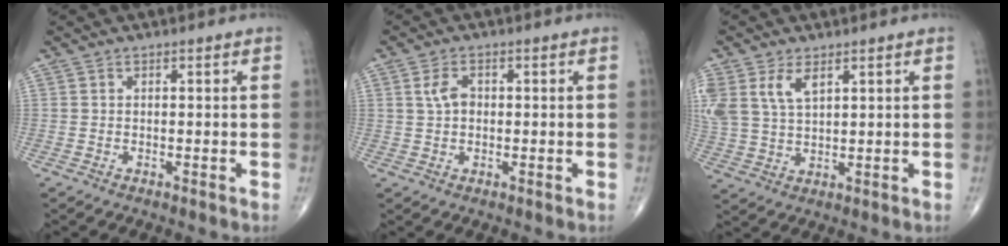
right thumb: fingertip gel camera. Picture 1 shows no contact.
{"total": 3.4, "force": [0.6, 2.2, 2.5], "torque": [-0.047, 0.007, 0.011]}
{"total": 9.2, "force": [4.3, 5.1, 6.4], "torque": [-0.140, -0.003, 0.095]}